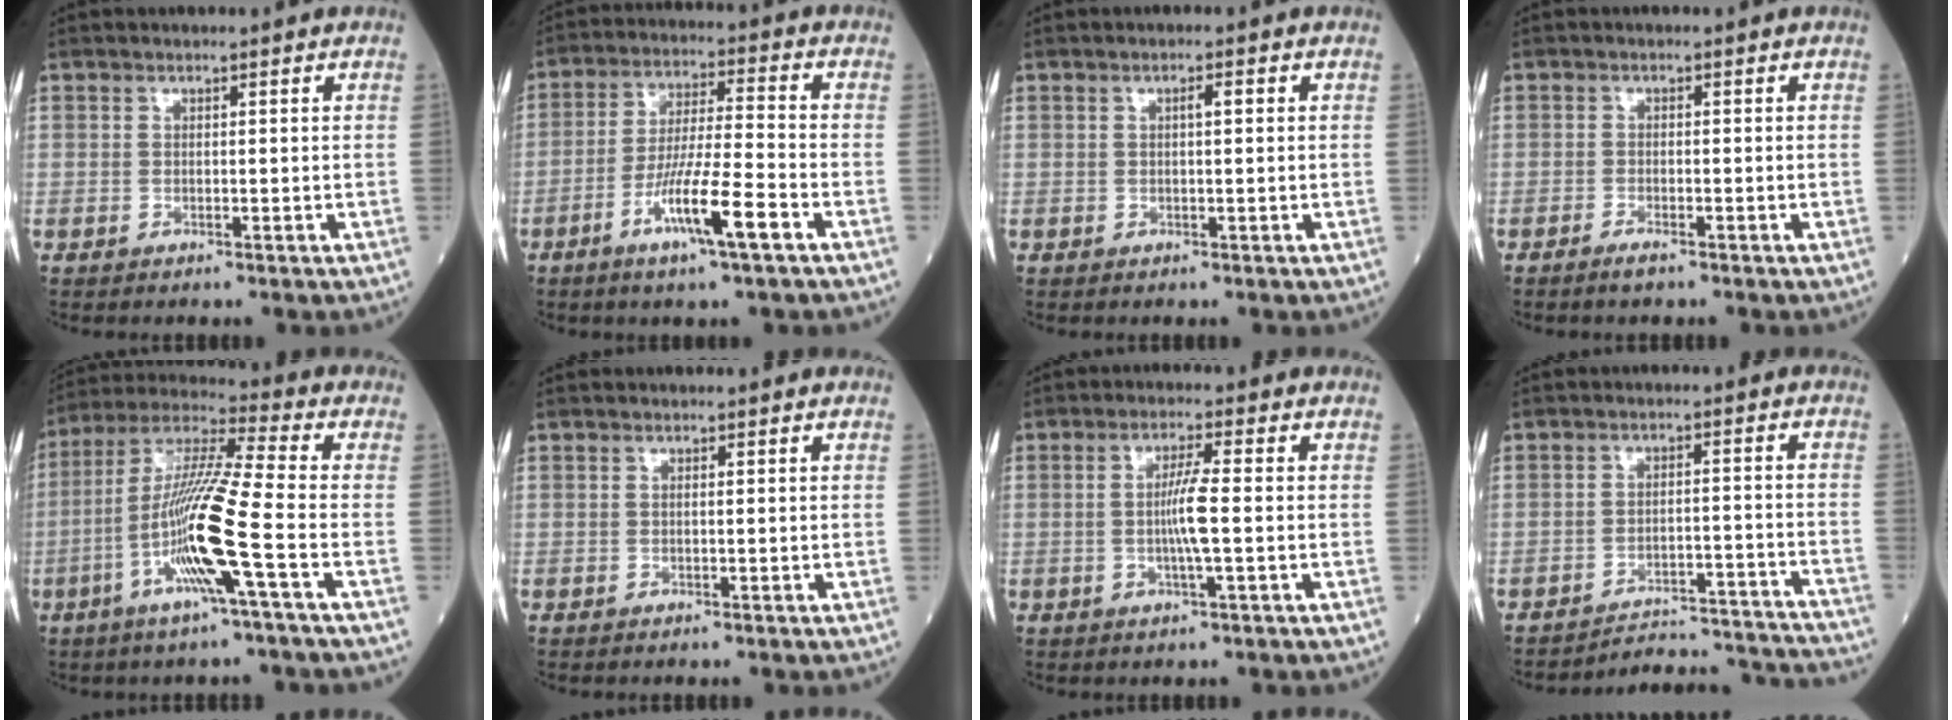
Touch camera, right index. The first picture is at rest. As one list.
[{"total": 10.3, "force": [-5.0, 0.1, 9.0], "torque": [-0.169, -0.009, -0.092]}, {"total": 1.3, "force": [0.3, 0.2, 1.3], "torque": [-0.022, 0.005, 0.003]}, {"total": 1.3, "force": [-1.0, 0.2, 0.8], "torque": [-0.019, -0.002, -0.015]}, {"total": 14.1, "force": [-4.5, -0.9, 13.3], "torque": [-0.271, -0.003, -0.093]}, {"total": 0.0}, {"total": 4.8, "force": [-0.5, -0.3, 4.8], "torque": [-0.093, -0.001, -0.010]}, {"total": 15.0, "force": [-15.0, -0.2, 0.8], "torque": [0.009, 0.018, -0.191]}]